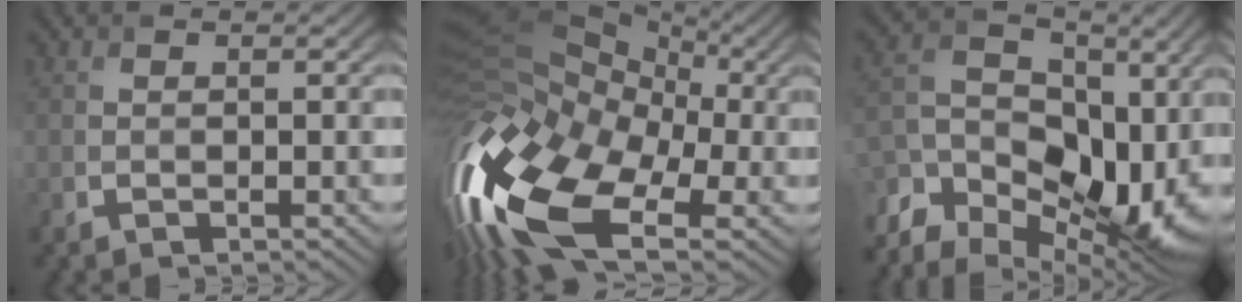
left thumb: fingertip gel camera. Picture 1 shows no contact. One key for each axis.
{"total": 18.6, "fx": -5.0, "fy": 10.7, "fz": 14.3, "tx": -0.313, "ty": -0.018, "tz": -0.092}
{"total": 17.0, "fx": -5.6, "fy": 11.5, "fz": 11.1, "tx": -0.224, "ty": -0.021, "tz": -0.078}